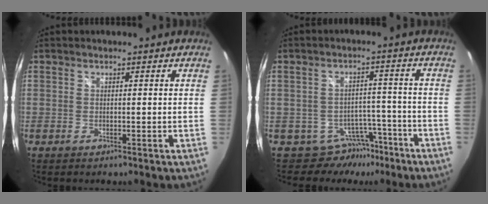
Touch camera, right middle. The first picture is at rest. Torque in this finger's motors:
{"motor_torque": [-1.27, -0.87, -0.42, -0.07]}